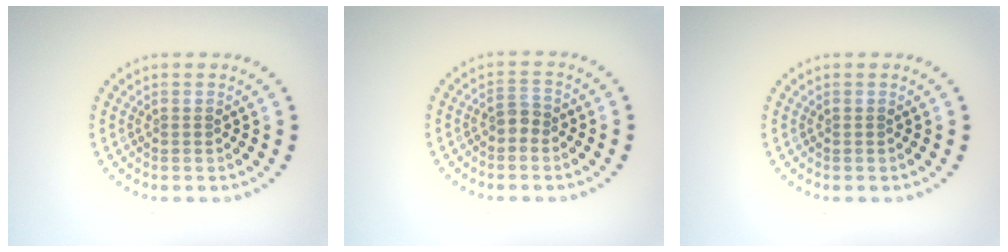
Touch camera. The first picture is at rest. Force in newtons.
{"total": 1.3, "press": 1.2, "slide": 0.6}
{"total": 0.0}